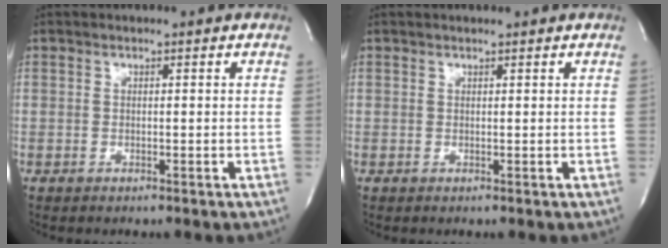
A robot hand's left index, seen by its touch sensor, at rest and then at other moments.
{"total": 0.6, "force": [0.6, 0.1, 0.2], "torque": [-0.011, 0.001, 0.010]}